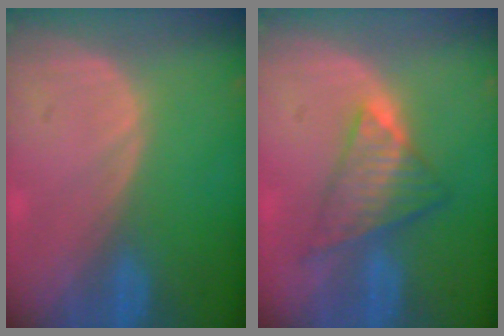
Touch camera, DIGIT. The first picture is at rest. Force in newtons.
{"total": 6.8, "press": 6.5, "slide": 2.2}